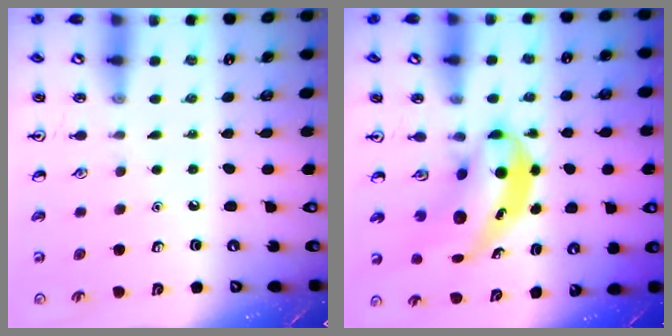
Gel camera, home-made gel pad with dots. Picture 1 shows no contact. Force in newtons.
{"total": 6.3, "press": 6.1, "slide": 1.7}